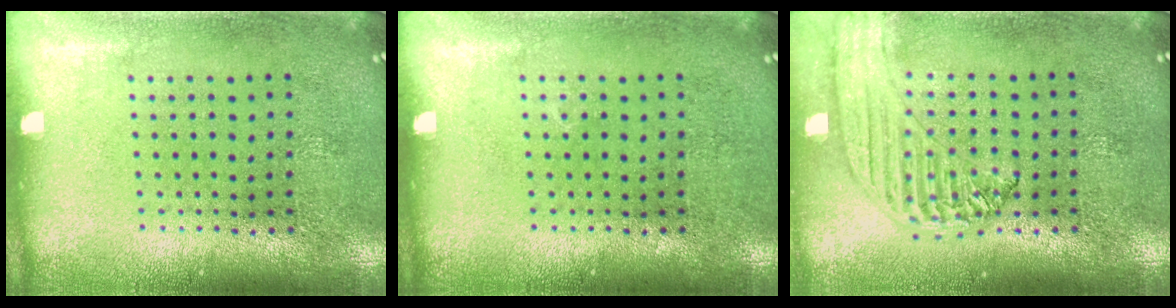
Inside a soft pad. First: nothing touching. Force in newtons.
{"total": 0.0}
{"total": 1.3, "press": 1.3, "slide": 0.1}